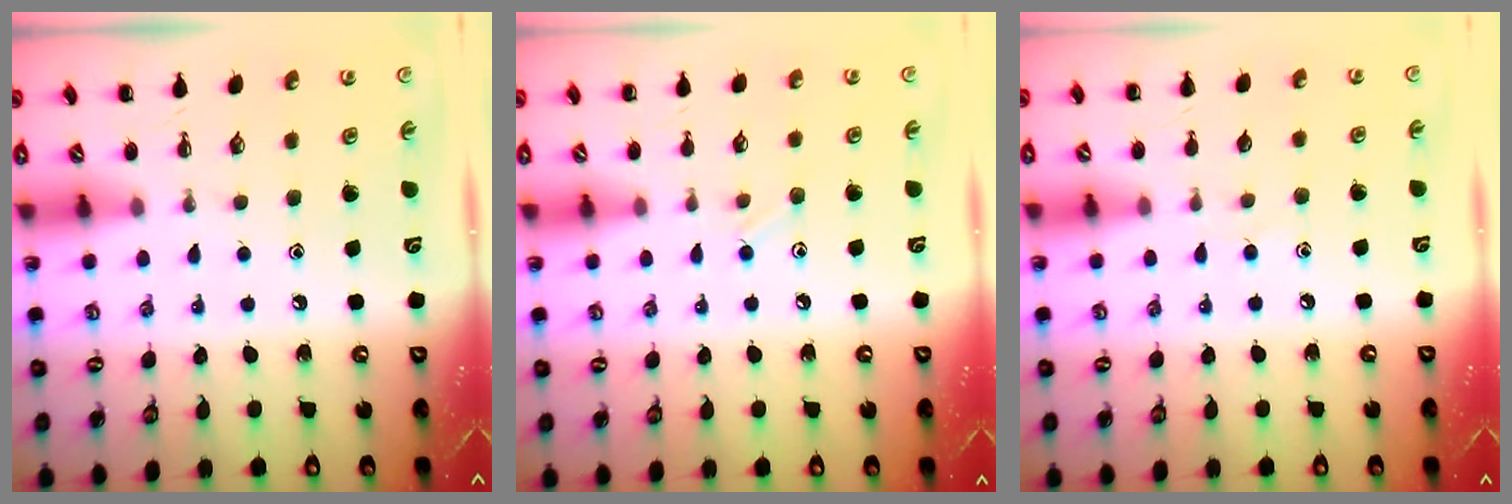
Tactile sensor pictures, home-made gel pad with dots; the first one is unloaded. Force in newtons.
{"total": 6.2, "press": 5.9, "slide": 2.0}
{"total": 2.5, "press": 2.3, "slide": 0.9}